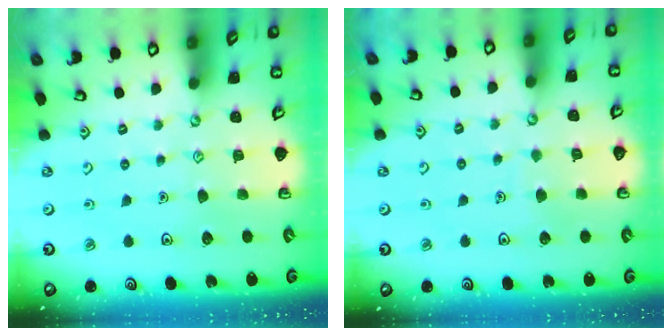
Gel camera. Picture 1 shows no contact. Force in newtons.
{"total": 2.8, "press": 2.8, "slide": 0.1}